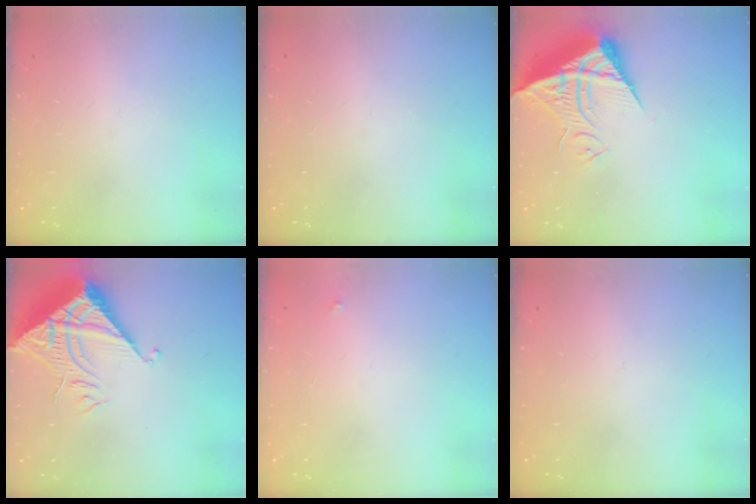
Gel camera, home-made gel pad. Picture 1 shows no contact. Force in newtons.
{"total": 0.0}
{"total": 11.0, "press": 10.9, "slide": 1.2}
{"total": 11.2, "press": 11.2, "slide": 0.9}
{"total": 2.5, "press": 2.4, "slide": 0.4}
{"total": 0.0}